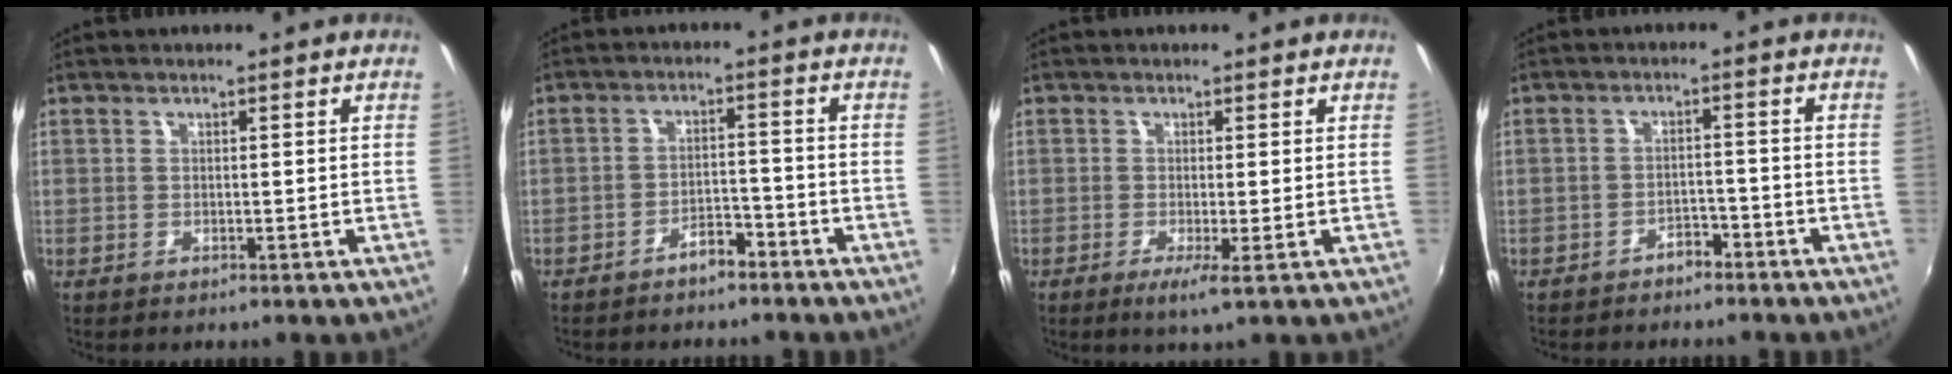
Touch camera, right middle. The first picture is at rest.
{"total": 4.4, "force": [-3.7, 1.7, 1.7], "torque": [-0.044, 0.014, -0.052]}
{"total": 2.6, "force": [-1.1, -0.2, 2.4], "torque": [-0.054, -0.010, -0.021]}
{"total": 3.9, "force": [-3.4, 1.7, 1.0], "torque": [-0.031, 0.007, -0.047]}